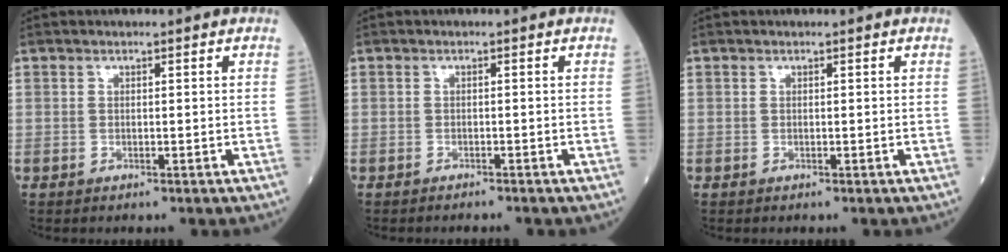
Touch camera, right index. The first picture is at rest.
{"total": 1.9, "force": [-1.8, -0.1, 0.6], "torque": [-0.010, -0.002, -0.022]}
{"total": 0.0}